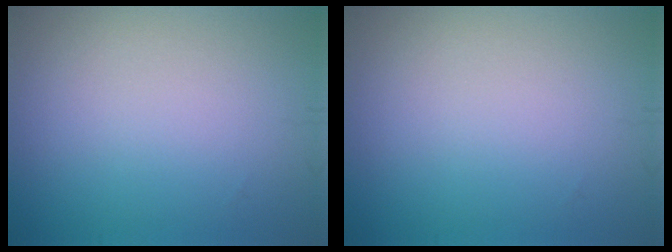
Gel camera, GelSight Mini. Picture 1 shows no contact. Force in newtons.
{"total": 0.0}